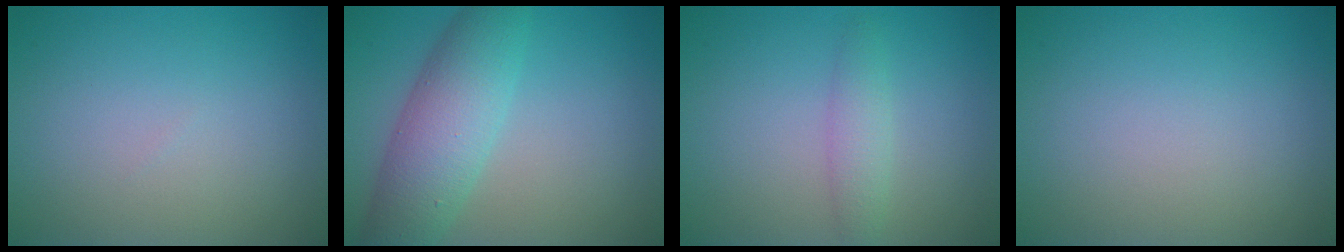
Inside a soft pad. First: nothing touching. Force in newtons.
{"total": 6.3, "press": 6.3, "slide": 0.2}
{"total": 1.8, "press": 1.8, "slide": 0.0}
{"total": 0.0}